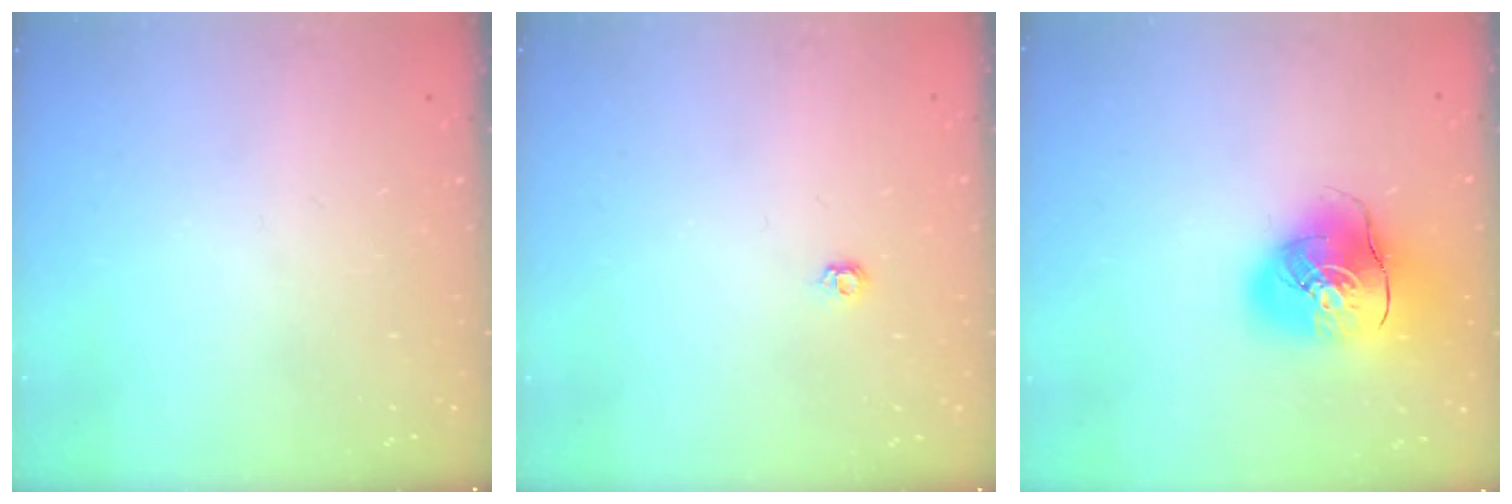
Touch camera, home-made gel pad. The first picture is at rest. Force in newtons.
{"total": 4.7, "press": 4.7, "slide": 0.8}
{"total": 14.8, "press": 14.5, "slide": 2.6}